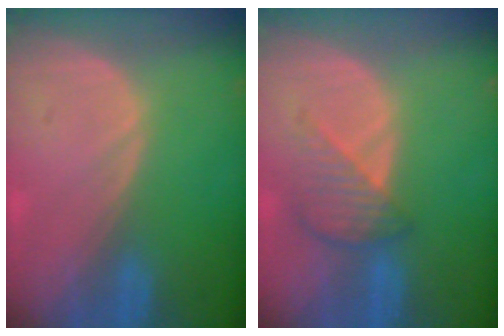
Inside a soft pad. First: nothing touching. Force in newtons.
{"total": 4.5, "press": 4.2, "slide": 1.7}